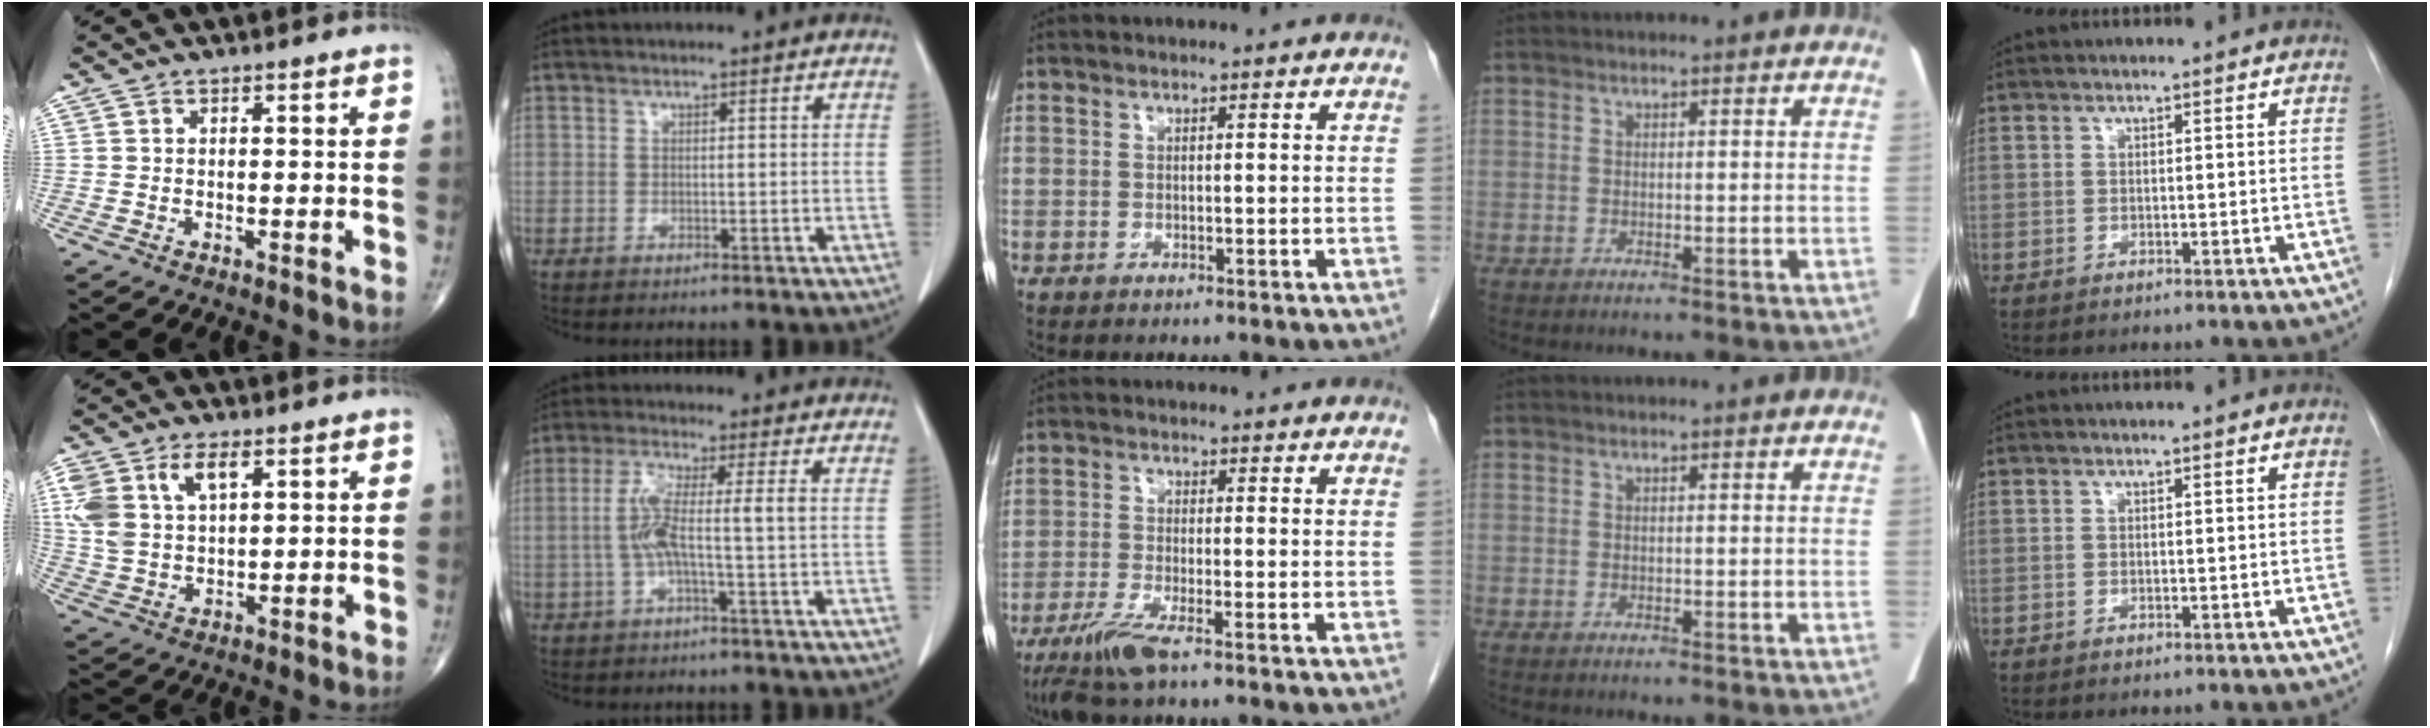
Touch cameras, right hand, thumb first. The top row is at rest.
{"thumb": {"total": 10.5, "force": [4.3, 5.9, 7.6], "torque": [-0.164, 0.003, 0.092]}, "index": {"total": 5.8, "force": [-0.4, 0.1, 5.8], "torque": [-0.123, 0.011, -0.009]}, "middle": {"total": 5.2, "force": [-3.5, 0.1, 3.9], "torque": [-0.085, -0.016, -0.071]}}